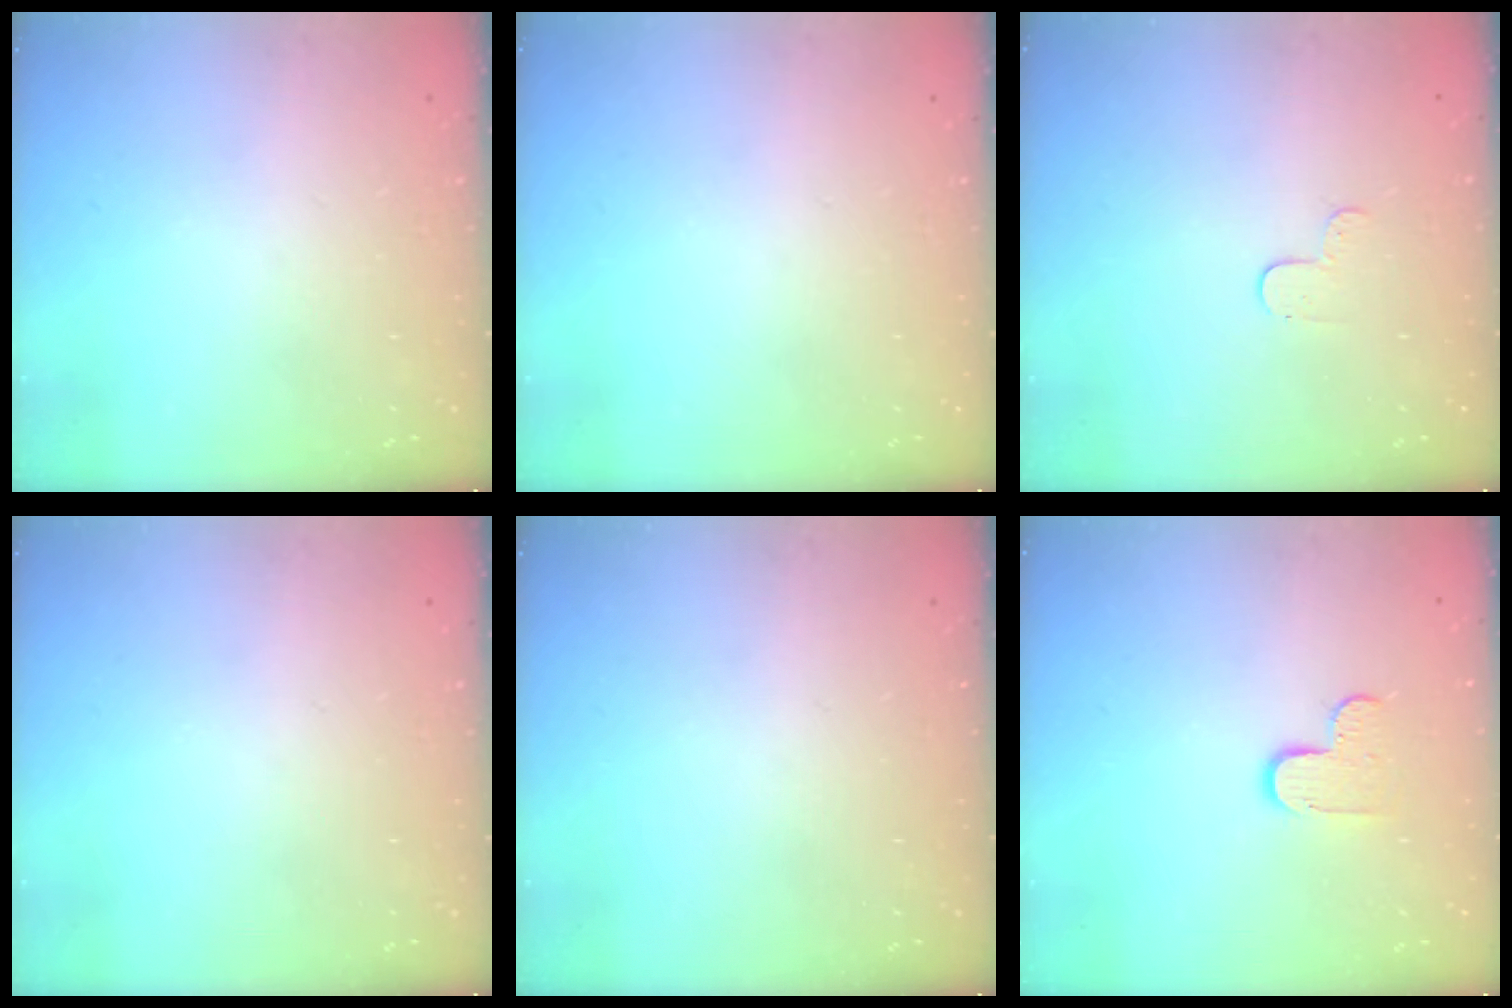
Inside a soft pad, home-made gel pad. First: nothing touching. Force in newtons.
{"total": 0.0}
{"total": 3.0, "press": 3.0, "slide": 0.3}
{"total": 0.0}
{"total": 0.0}
{"total": 6.2, "press": 6.2, "slide": 0.3}